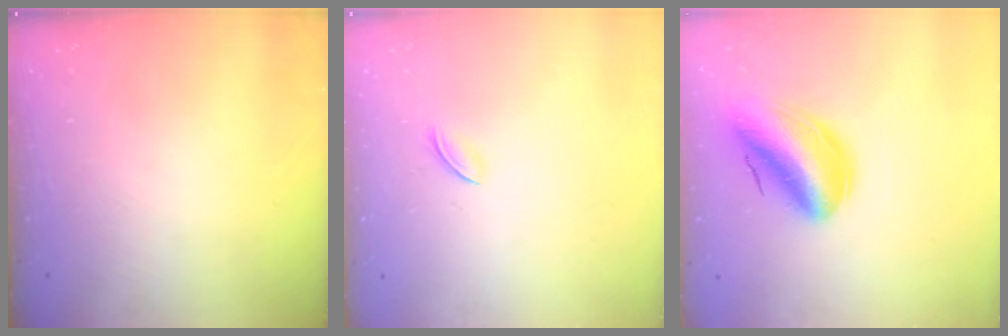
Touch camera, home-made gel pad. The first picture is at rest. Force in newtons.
{"total": 2.3, "press": 2.2, "slide": 0.7}
{"total": 16.1, "press": 15.5, "slide": 4.5}